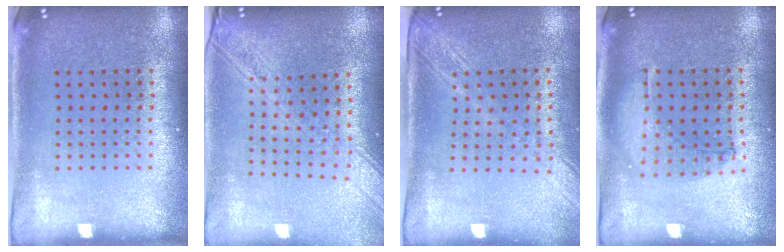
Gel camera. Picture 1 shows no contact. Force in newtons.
{"total": 2.1, "press": 1.8, "slide": 1.1}
{"total": 2.0, "press": 1.6, "slide": 1.2}
{"total": 0.9, "press": 0.9, "slide": 0.2}